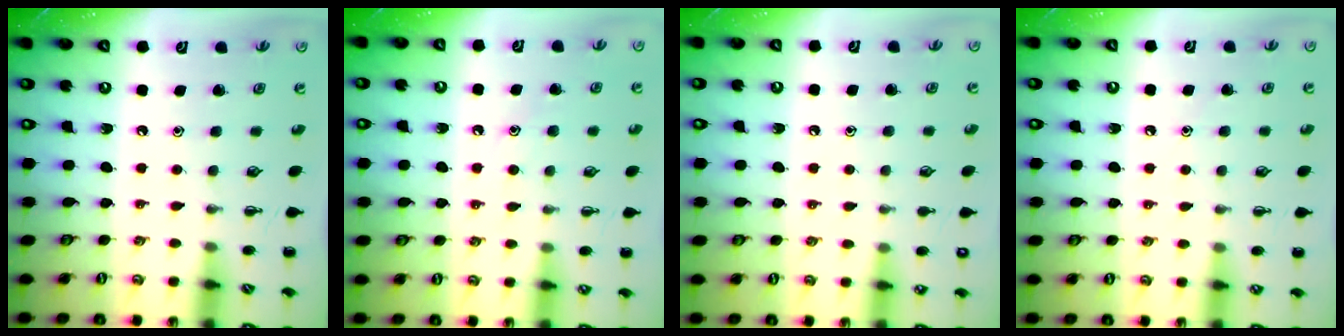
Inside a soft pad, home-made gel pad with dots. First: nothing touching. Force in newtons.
{"total": 8.0, "press": 7.9, "slide": 1.4}
{"total": 6.9, "press": 6.5, "slide": 2.3}
{"total": 6.8, "press": 6.6, "slide": 1.8}